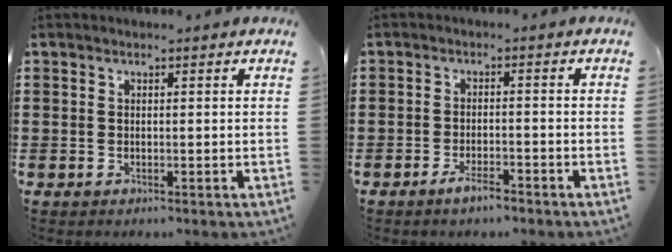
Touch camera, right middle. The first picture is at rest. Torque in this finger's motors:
{"motor_torque": [1.06, -0.36, 0.03, 0.05]}